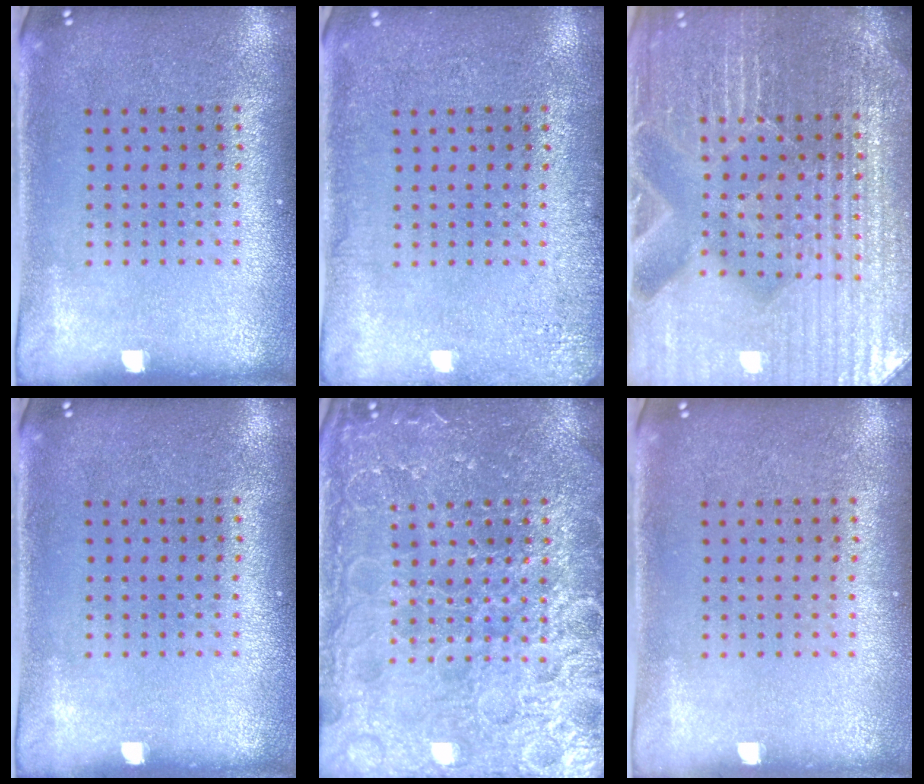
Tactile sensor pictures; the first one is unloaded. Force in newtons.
{"total": 2.0, "press": 2.0, "slide": 0.3}
{"total": 5.3, "press": 4.9, "slide": 2.1}
{"total": 0.0}
{"total": 6.9, "press": 6.8, "slide": 0.8}
{"total": 0.0}